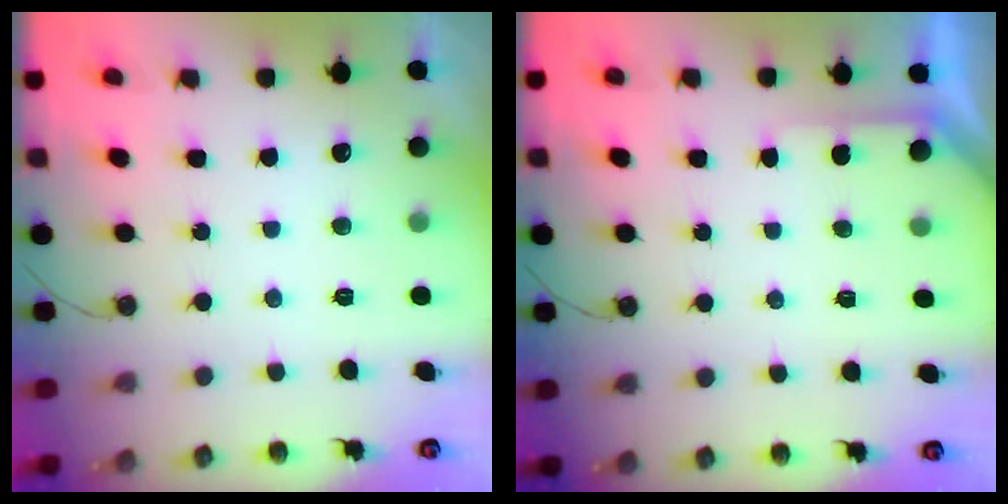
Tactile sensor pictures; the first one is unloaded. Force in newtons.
{"total": 2.9, "press": 2.8, "slide": 0.2}